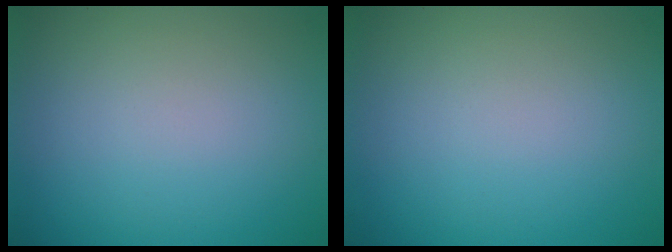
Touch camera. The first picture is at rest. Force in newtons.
{"total": 0.0}